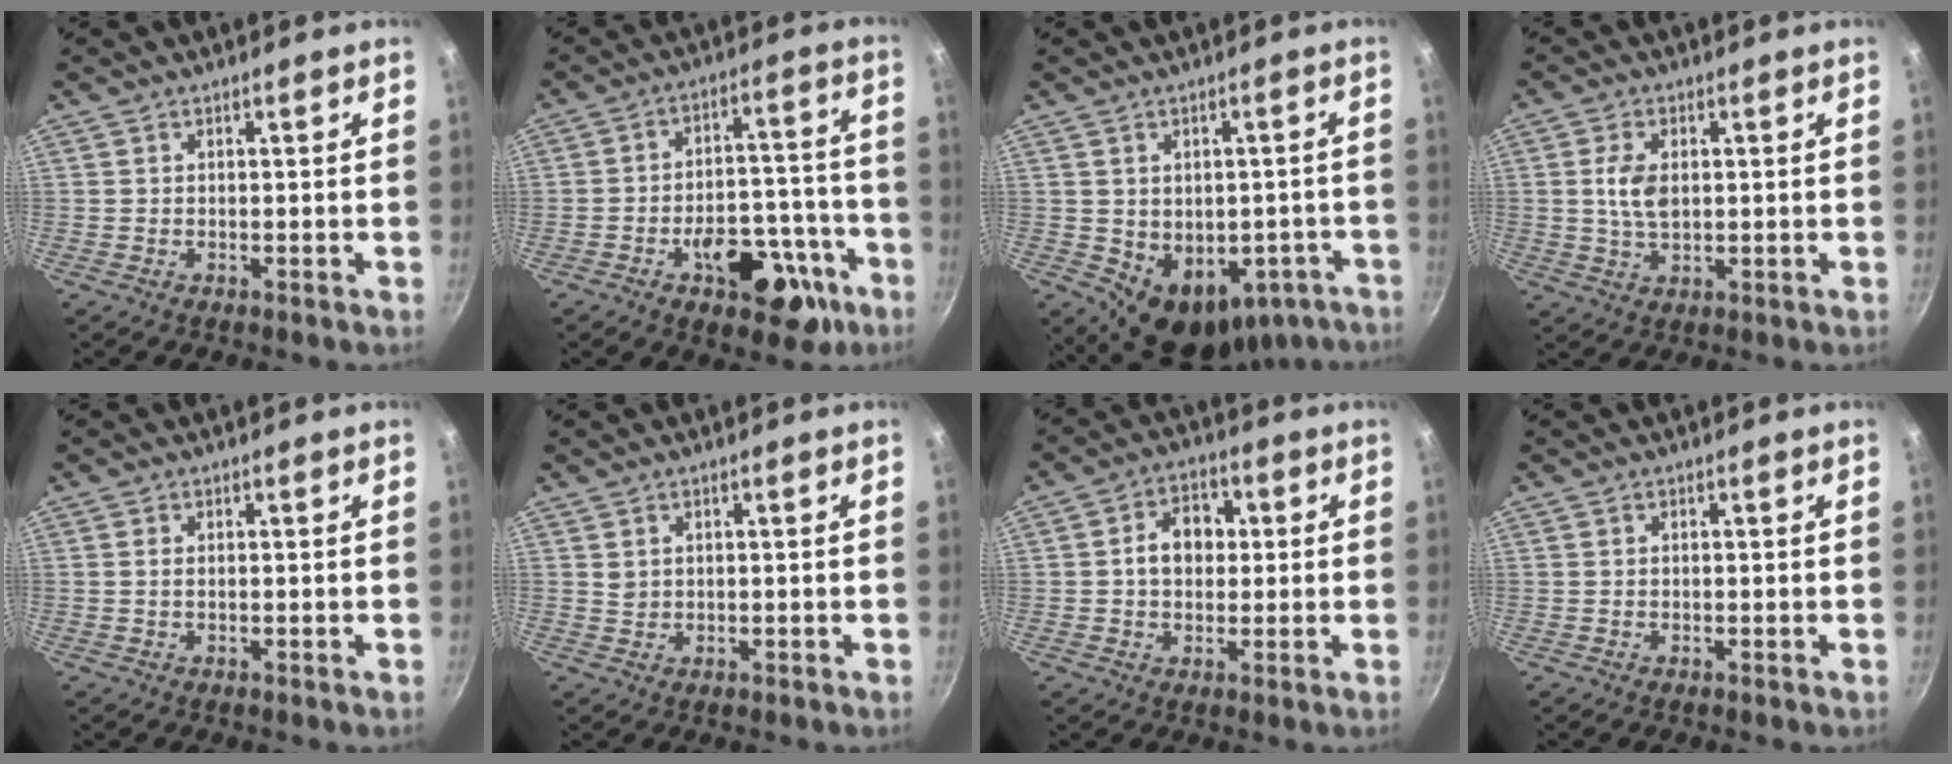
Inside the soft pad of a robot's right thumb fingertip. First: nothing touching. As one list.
[{"total": 17.5, "force": [-8.7, 9.5, 11.8], "torque": [-0.109, 0.064, -0.112]}, {"total": 15.7, "force": [-6.5, 11.2, 9.0], "torque": [-0.073, 0.021, -0.052]}, {"total": 6.0, "force": [0.7, 3.5, 4.8], "torque": [-0.087, -0.001, 0.012]}, {"total": 0.9, "force": [0.0, 0.4, 0.8], "torque": [-0.016, 0.001, -0.001]}, {"total": 1.2, "force": [0.5, 1.0, 0.4], "torque": [-0.004, -0.002, 0.011]}, {"total": 8.0, "force": [0.7, 6.1, 5.1], "torque": [-0.048, 0.014, 0.002]}, {"total": 0.0}]